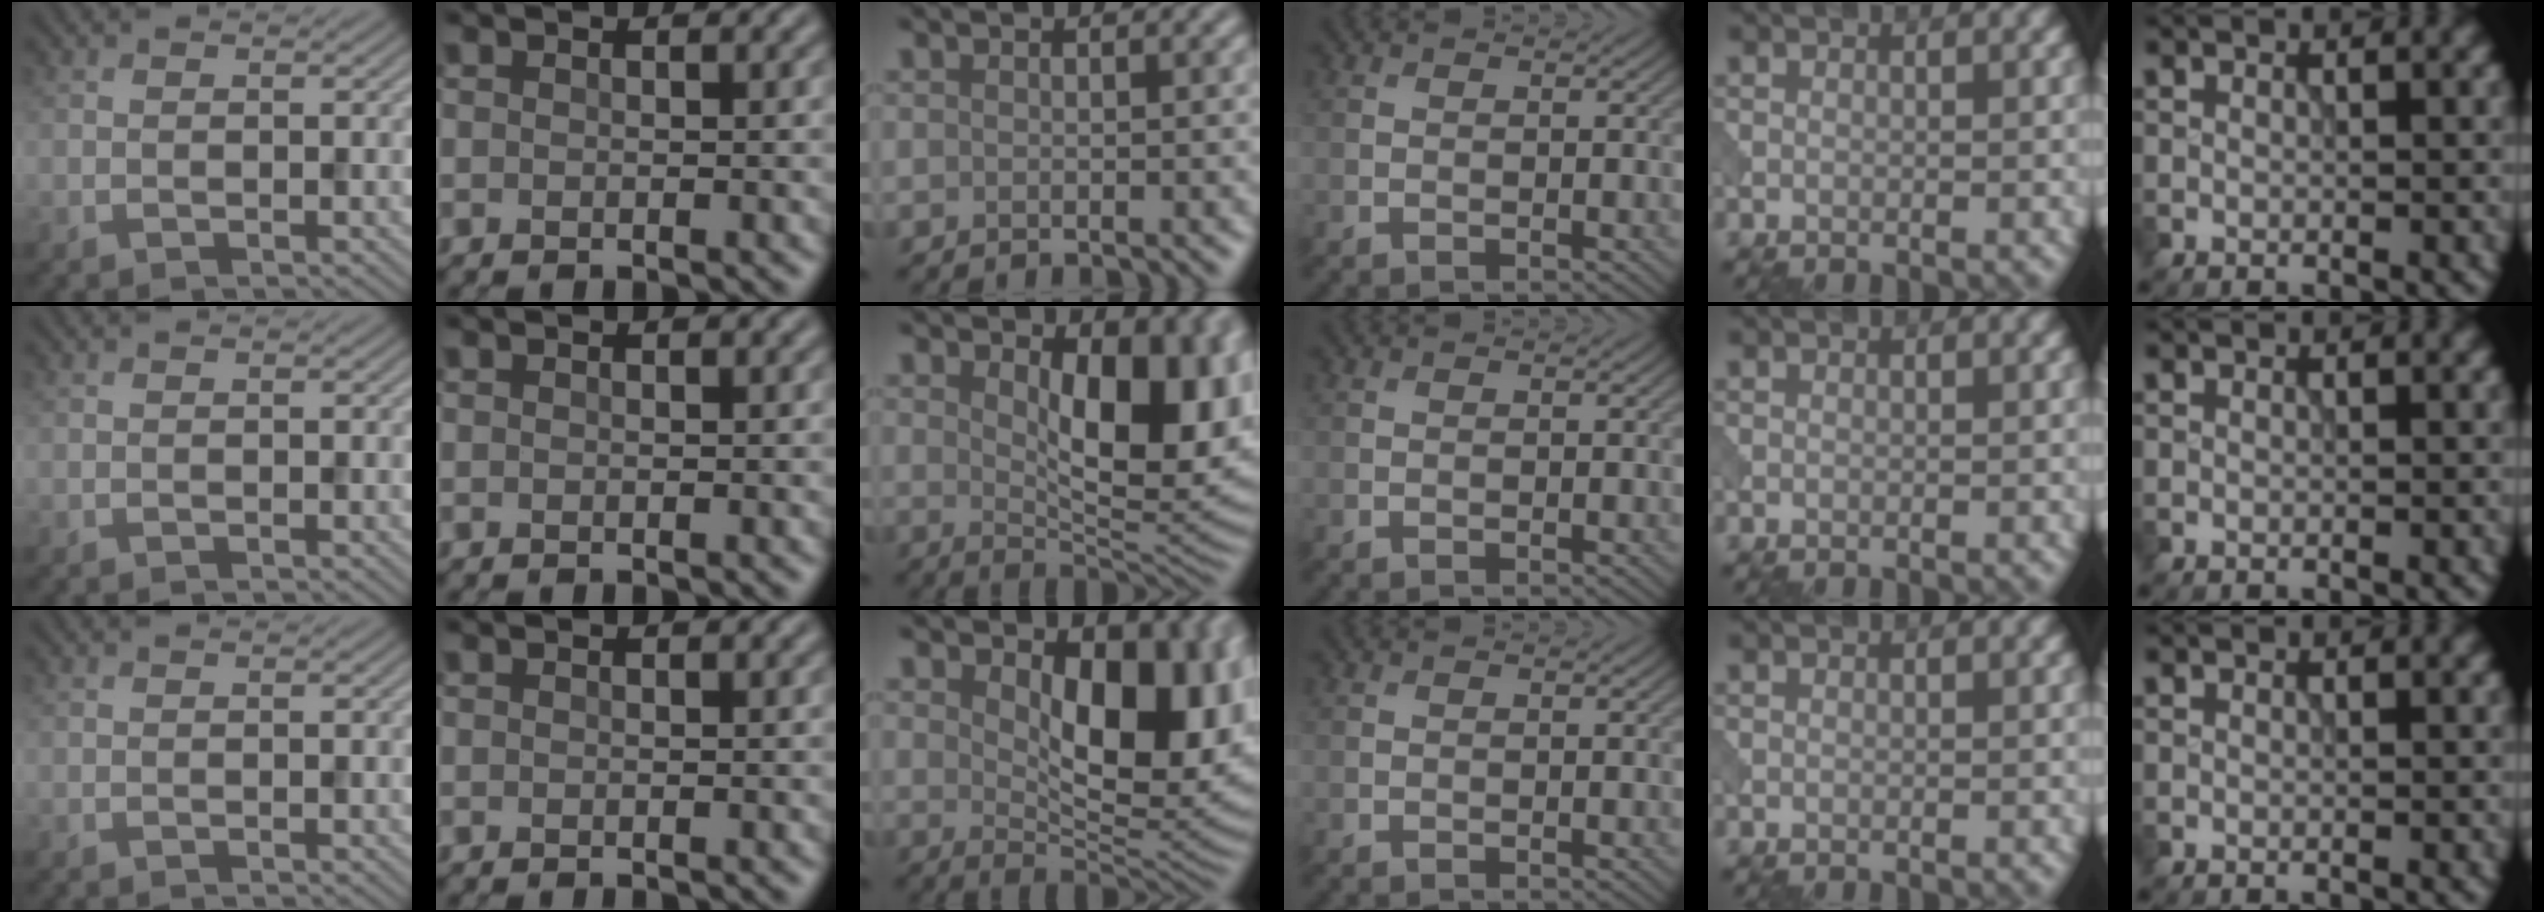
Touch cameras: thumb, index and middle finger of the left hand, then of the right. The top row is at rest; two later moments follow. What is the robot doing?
{"motion": "pour", "object": "beaker"}